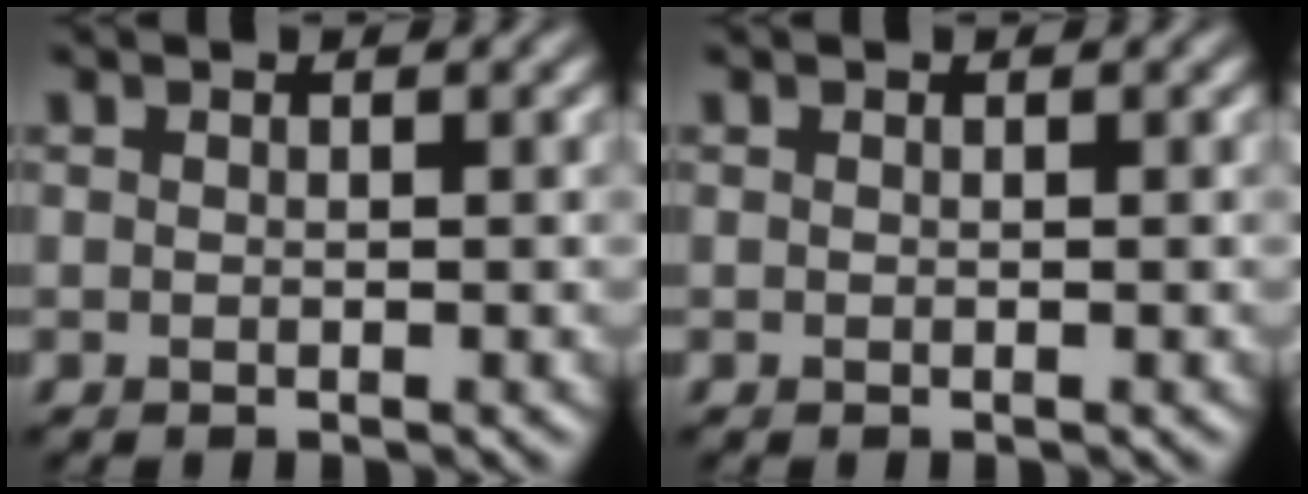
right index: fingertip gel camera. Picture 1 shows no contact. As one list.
[{"total": 0.0}]